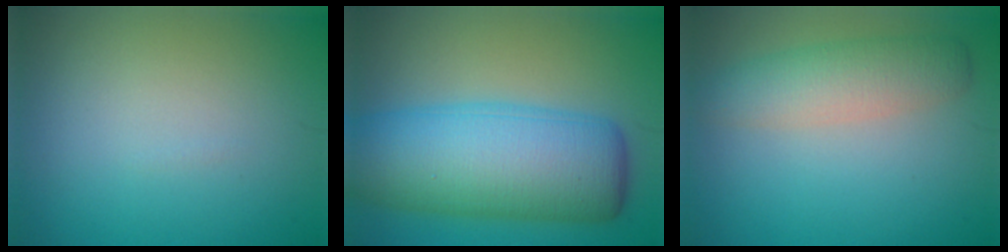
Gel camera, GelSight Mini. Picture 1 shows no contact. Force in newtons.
{"total": 12.2, "press": 12.2, "slide": 0.3}
{"total": 4.2, "press": 4.2, "slide": 0.1}